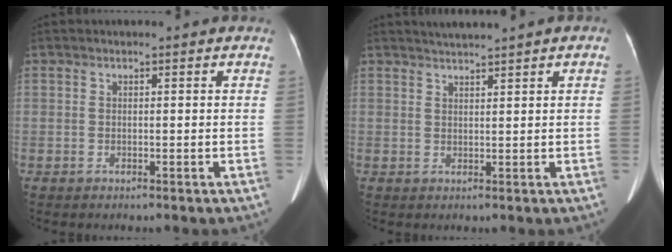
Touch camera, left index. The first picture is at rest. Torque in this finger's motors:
{"motor_torque": [0.57, -1.12, 0.04, 0.00]}